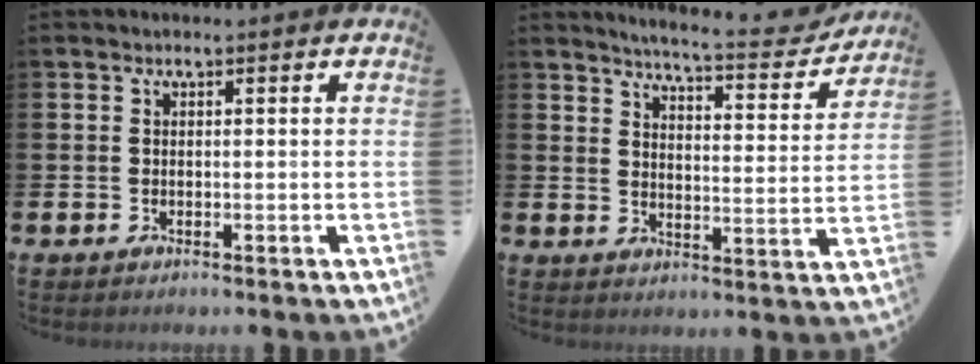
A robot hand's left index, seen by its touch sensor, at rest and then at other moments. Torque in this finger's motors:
{"motor_torque": [0.40, -1.75, 0.12, 0.01]}